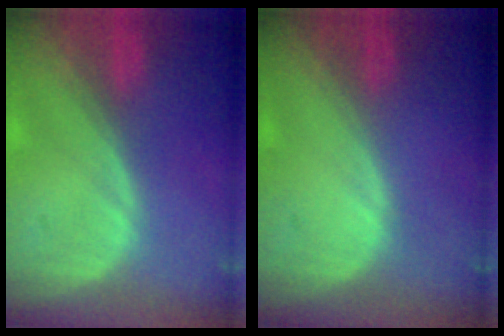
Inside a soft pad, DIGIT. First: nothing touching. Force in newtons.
{"total": 0.0}